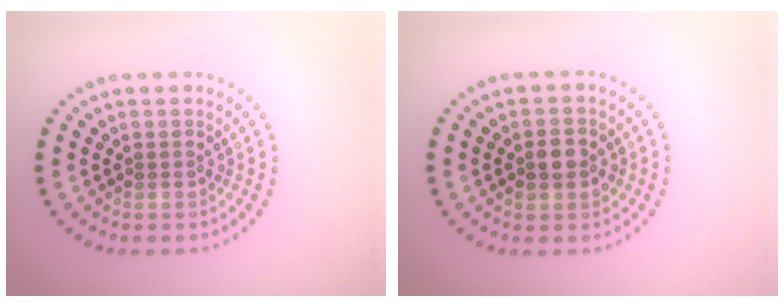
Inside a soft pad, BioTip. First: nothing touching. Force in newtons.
{"total": 2.6, "press": 2.6, "slide": 0.2}